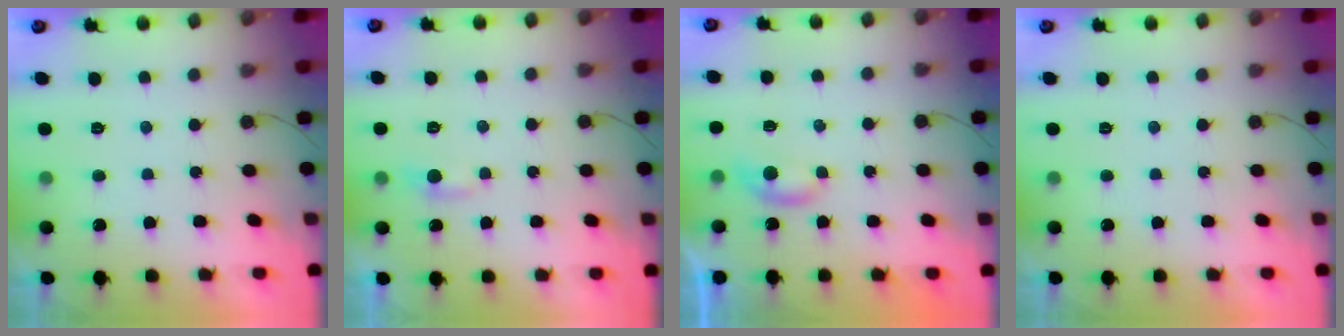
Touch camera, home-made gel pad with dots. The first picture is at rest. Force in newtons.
{"total": 3.3, "press": 3.3, "slide": 0.4}
{"total": 3.9, "press": 3.9, "slide": 0.5}
{"total": 0.0}